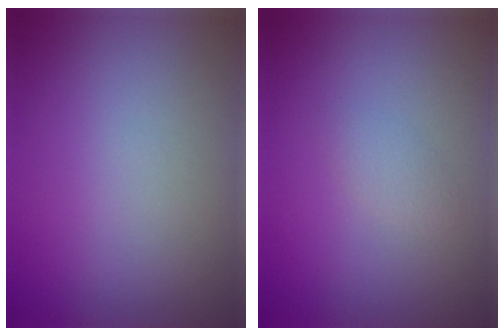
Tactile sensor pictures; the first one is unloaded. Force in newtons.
{"total": 1.2, "press": 1.2, "slide": 0.1}